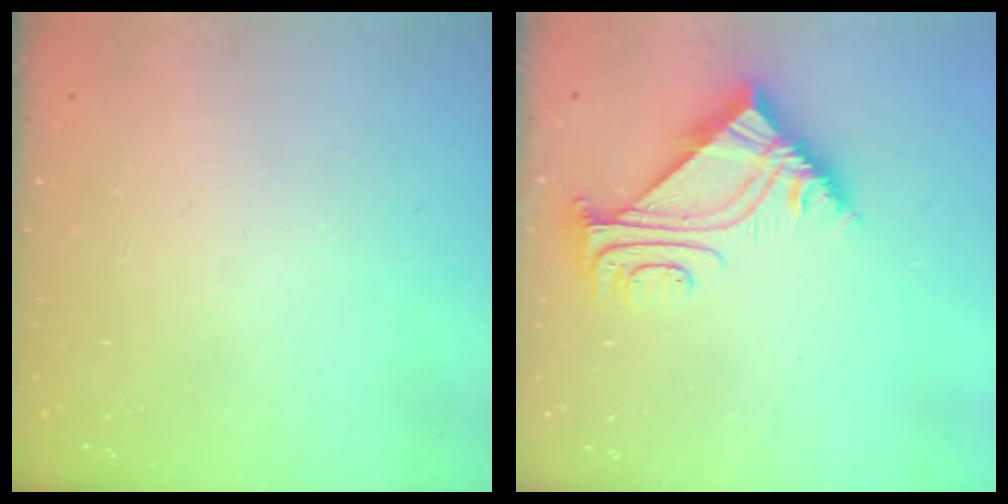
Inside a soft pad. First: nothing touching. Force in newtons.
{"total": 6.5, "press": 6.4, "slide": 0.9}